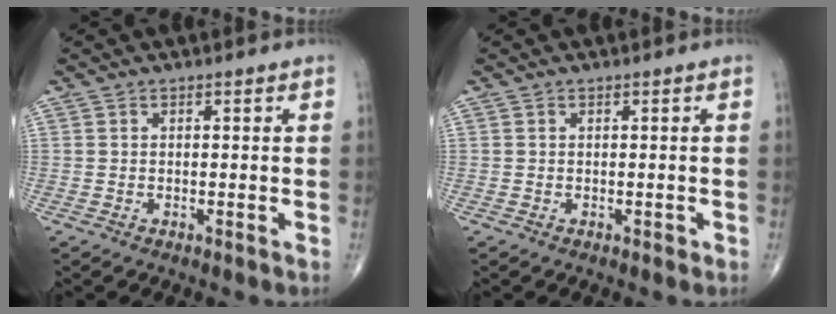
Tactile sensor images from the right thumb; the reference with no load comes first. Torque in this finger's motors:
{"motor_torque": [-0.14, 0.07, -0.14, -0.03, 0.03]}